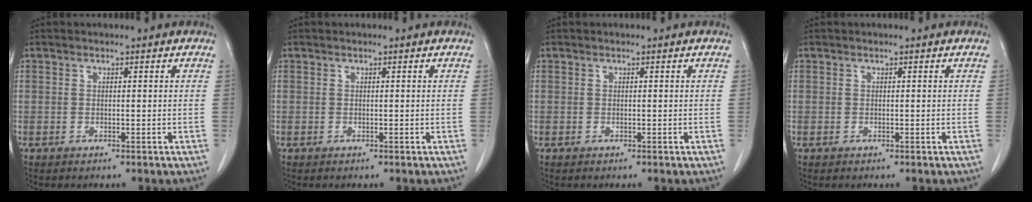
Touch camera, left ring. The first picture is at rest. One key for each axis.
{"total": 0.0}
{"total": 0.0}
{"total": 0.0}